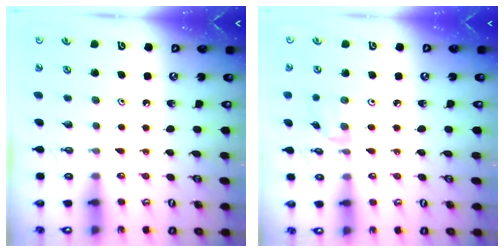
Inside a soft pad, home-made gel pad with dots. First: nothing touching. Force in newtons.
{"total": 2.6, "press": 2.6, "slide": 0.4}